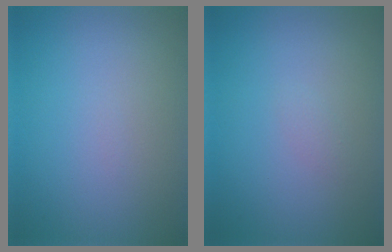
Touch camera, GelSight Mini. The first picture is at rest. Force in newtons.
{"total": 0.6, "press": 0.6, "slide": 0.0}